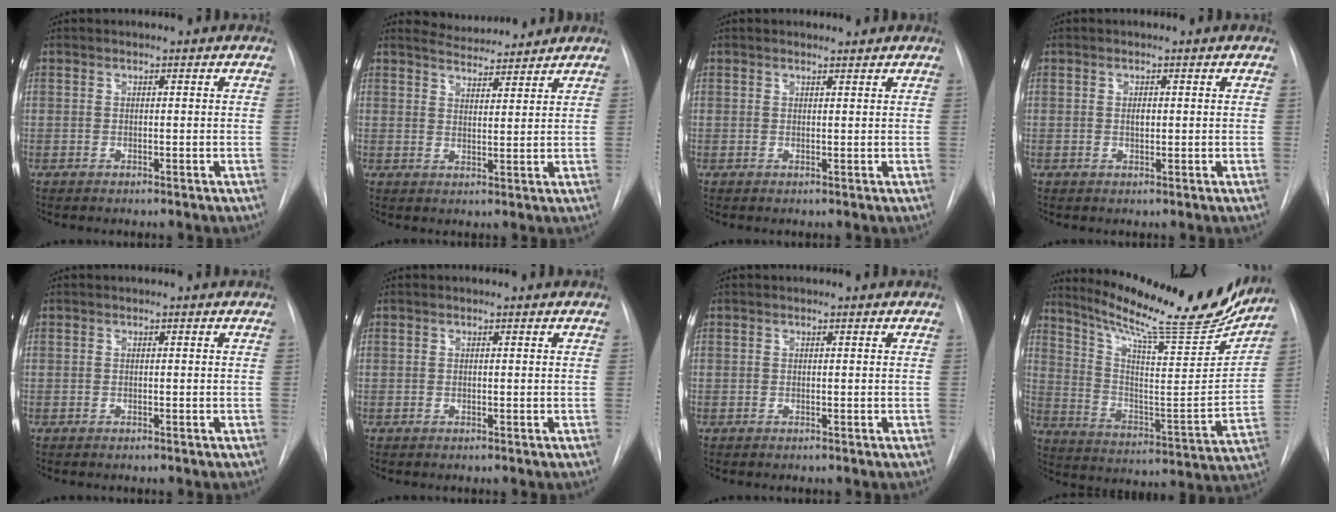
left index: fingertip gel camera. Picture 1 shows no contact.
{"total": 5.6, "force": [5.5, 0.7, 0.6], "torque": [-0.017, 0.007, 0.088]}
{"total": 1.2, "force": [1.2, 0.2, 0.1], "torque": [-0.010, 0.001, 0.019]}
{"total": 1.0, "force": [0.3, 0.5, 0.8], "torque": [-0.015, -0.001, 0.005]}
{"total": 0.0}
{"total": 0.0}
{"total": 0.0}
{"total": 23.2, "force": [20.7, 2.0, 10.3], "torque": [-0.171, -0.070, 0.300]}